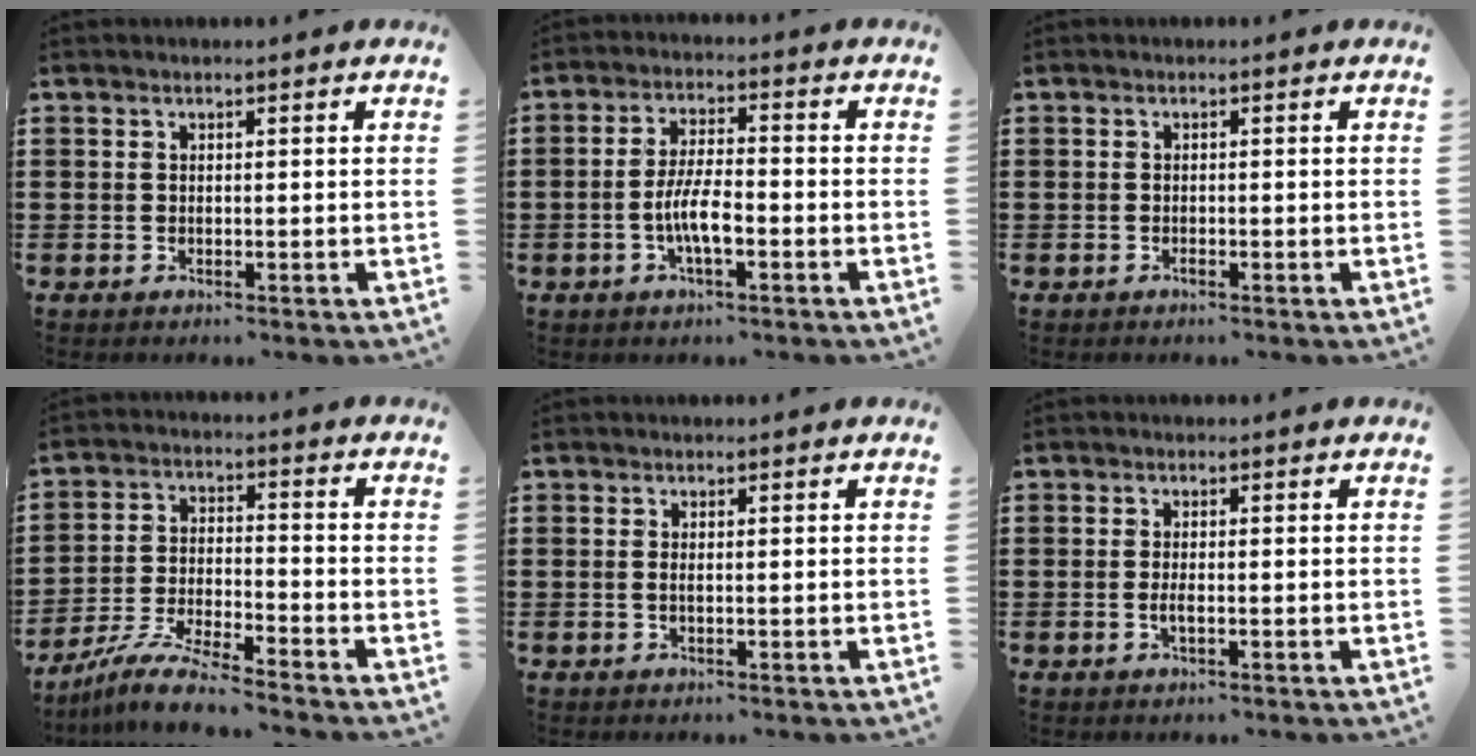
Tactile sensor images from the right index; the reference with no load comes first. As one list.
[{"total": 6.2, "force": [-1.9, 1.8, 5.6], "torque": [-0.123, -0.003, -0.041]}, {"total": 0.6, "force": [-0.5, 0.2, 0.3], "torque": [-0.007, -0.002, -0.009]}, {"total": 7.6, "force": [-7.1, 0.2, 2.8], "torque": [-0.065, 0.001, -0.140]}, {"total": 0.7, "force": [0.0, -0.1, 0.7], "torque": [-0.014, -0.006, 0.002]}, {"total": 1.5, "force": [-0.4, 0.3, 1.4], "torque": [-0.033, -0.004, -0.009]}]